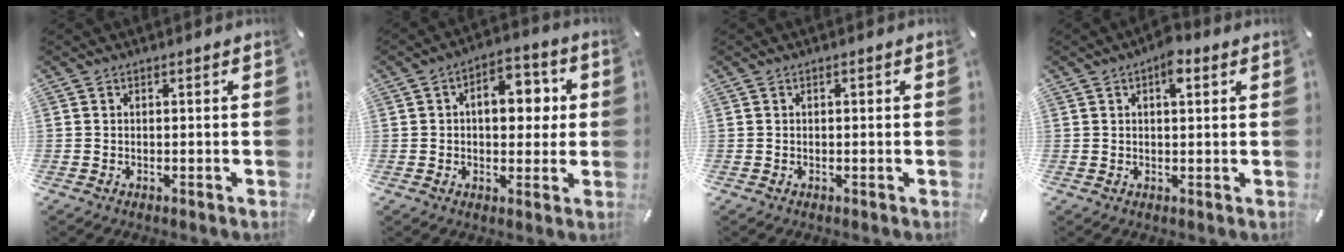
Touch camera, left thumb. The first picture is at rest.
{"total": 10.8, "force": [1.4, 6.8, 8.3], "torque": [-0.094, -0.001, 0.015]}
{"total": 0.5, "force": [0.0, 0.4, 0.3], "torque": [-0.006, 0.004, -0.001]}
{"total": 4.8, "force": [2.1, 2.2, 3.7], "torque": [-0.048, -0.004, 0.028]}